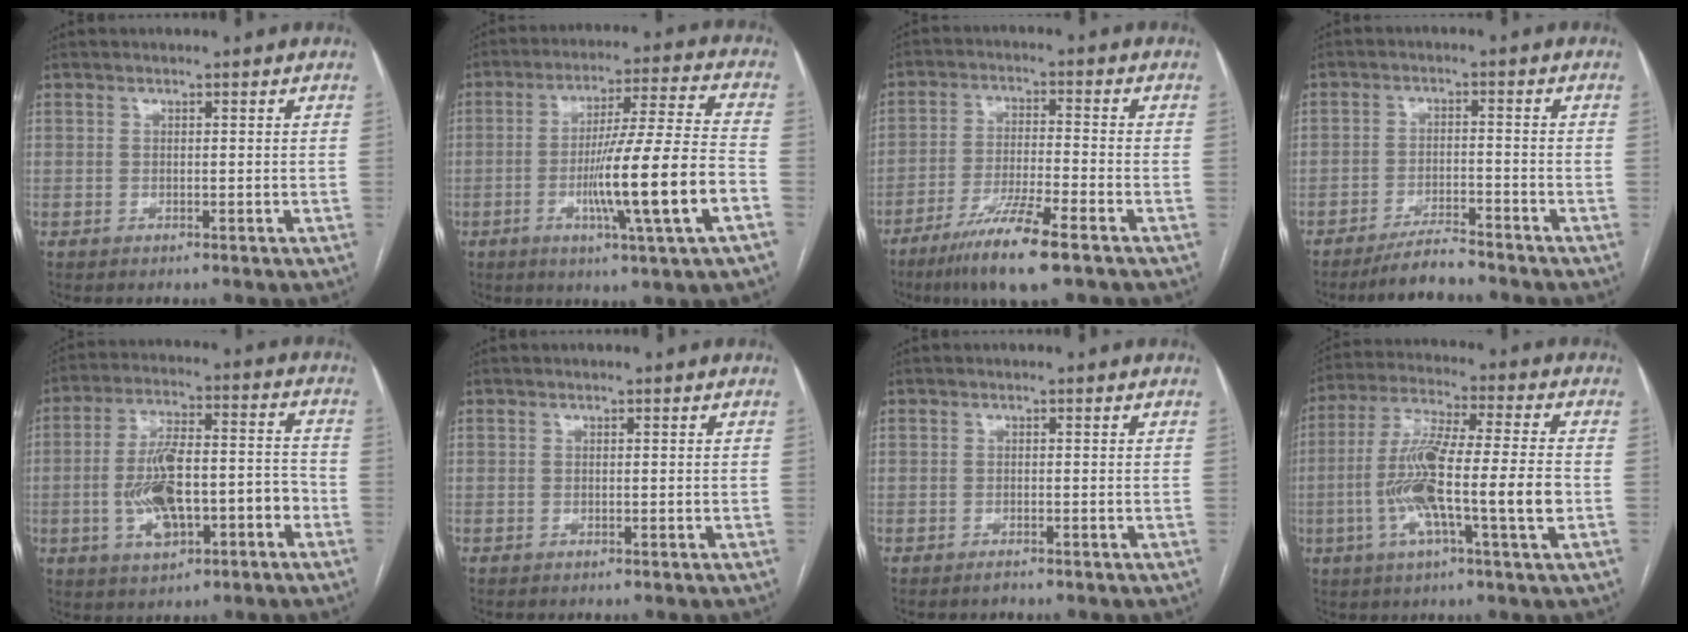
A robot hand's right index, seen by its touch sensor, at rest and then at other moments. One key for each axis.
{"total": 16.1, "fx": -4.9, "fy": -0.9, "fz": 15.3, "tx": -0.262, "ty": -0.007, "tz": -0.081}
{"total": 10.4, "fx": -6.7, "fy": 0.3, "fz": 7.9, "tx": -0.153, "ty": -0.027, "tz": -0.120}
{"total": 5.2, "fx": -4.9, "fy": 0.5, "fz": 1.8, "tx": -0.032, "ty": -0.013, "tz": -0.087}
{"total": 13.4, "fx": -4.1, "fy": 4.8, "fz": 11.8, "tx": -0.215, "ty": 0.029, "tz": -0.062}
{"total": 0.0}
{"total": 0.7, "fx": -0.7, "fy": 0.2, "fz": 0.2, "tx": -0.002, "ty": 0.000, "tz": -0.009}
{"total": 15.5, "fx": -3.0, "fy": 0.9, "fz": 15.2, "tx": -0.283, "ty": 0.004, "tz": -0.059}